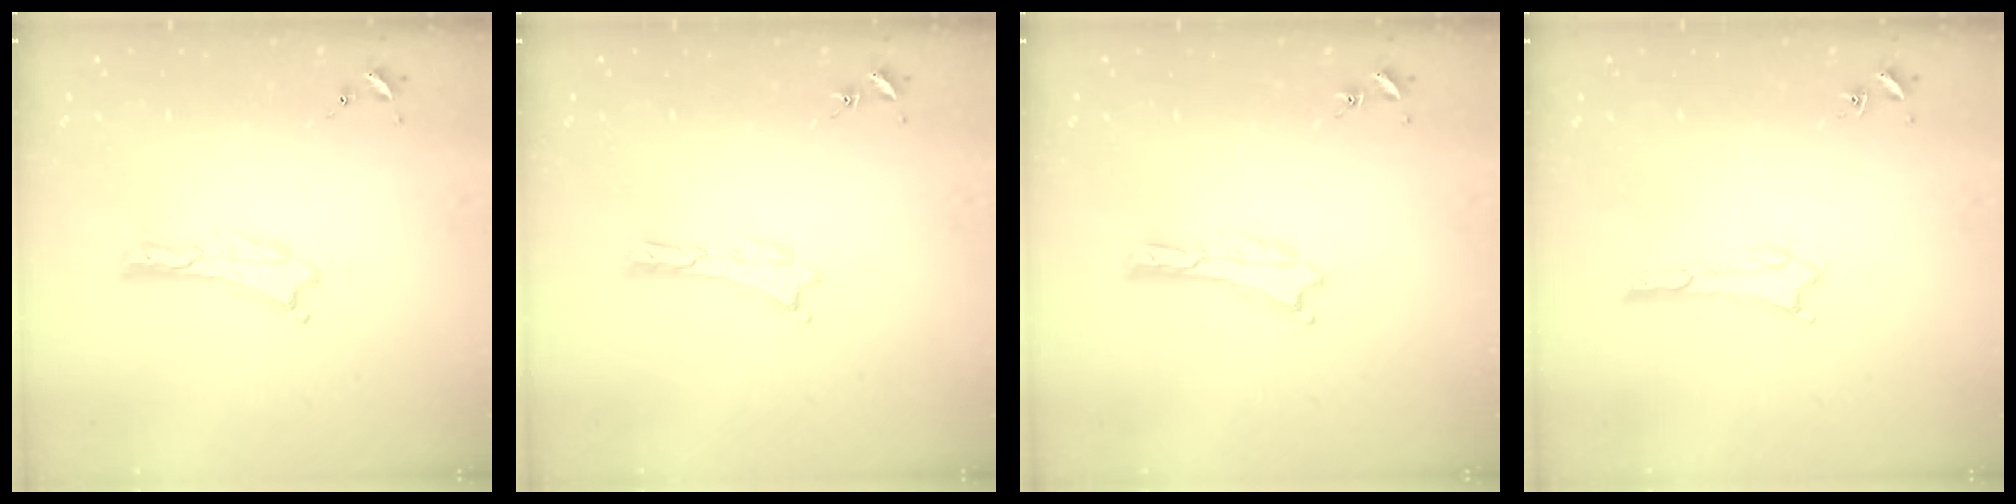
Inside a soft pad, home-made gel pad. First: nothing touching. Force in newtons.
{"total": 0.0}
{"total": 0.0}
{"total": 1.6, "press": 1.6, "slide": 0.1}